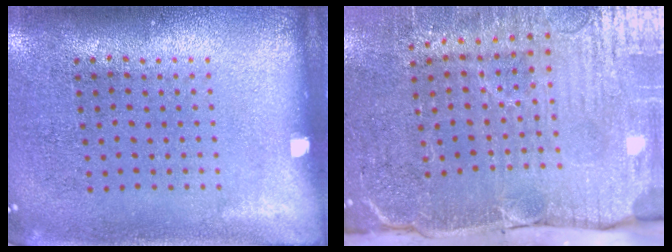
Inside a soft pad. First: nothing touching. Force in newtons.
{"total": 5.2, "press": 4.4, "slide": 2.7}